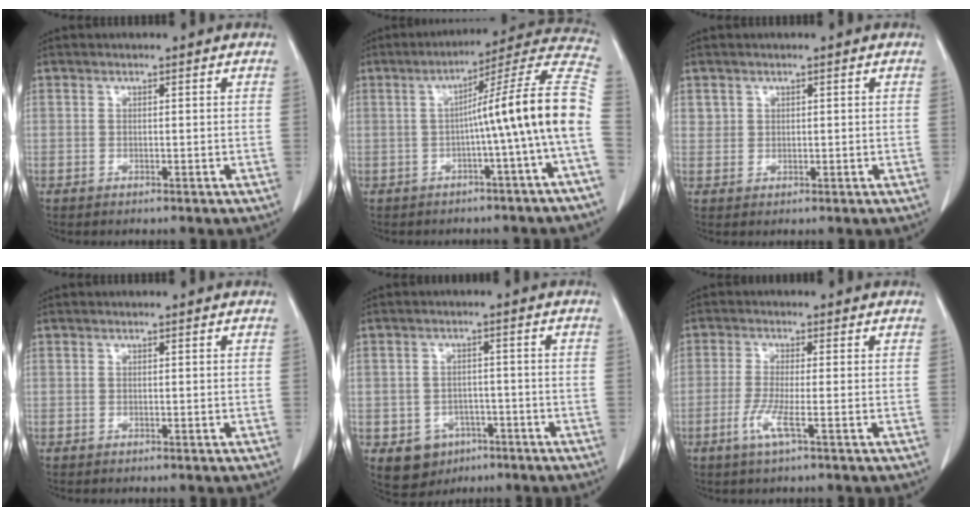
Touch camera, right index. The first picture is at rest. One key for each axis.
{"total": 14.8, "fx": -1.9, "fy": -2.2, "fz": 14.5, "tx": -0.182, "ty": 0.035, "tz": -0.037}
{"total": 1.5, "fx": 0.7, "fy": 1.3, "fz": 0.1, "tx": 0.011, "ty": 0.003, "tz": 0.009}
{"total": 0.0}
{"total": 6.1, "fx": -3.0, "fy": 5.0, "fz": 1.7, "tx": -0.023, "ty": 0.006, "tz": -0.033}
{"total": 4.0, "fx": -1.7, "fy": -0.1, "fz": 3.7, "tx": -0.079, "ty": -0.009, "tz": -0.036}